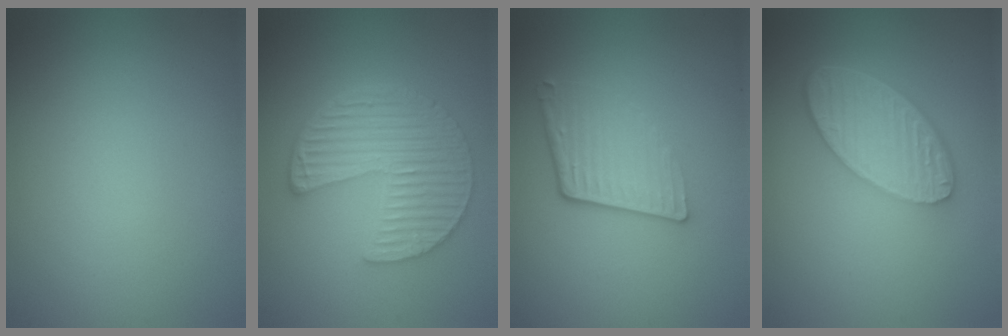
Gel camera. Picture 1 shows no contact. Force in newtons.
{"total": 6.3, "press": 4.8, "slide": 4.1}
{"total": 3.7, "press": 2.6, "slide": 2.6}
{"total": 5.6, "press": 4.2, "slide": 3.8}